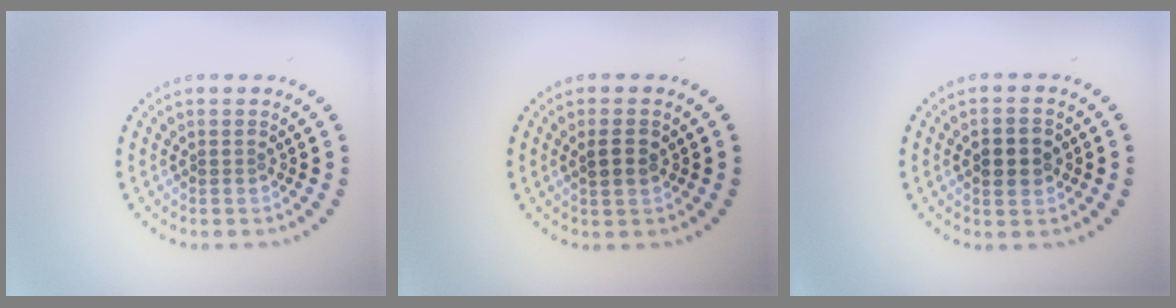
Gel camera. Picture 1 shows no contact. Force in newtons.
{"total": 2.0, "press": 2.0, "slide": 0.5}
{"total": 3.5, "press": 3.5, "slide": 0.2}